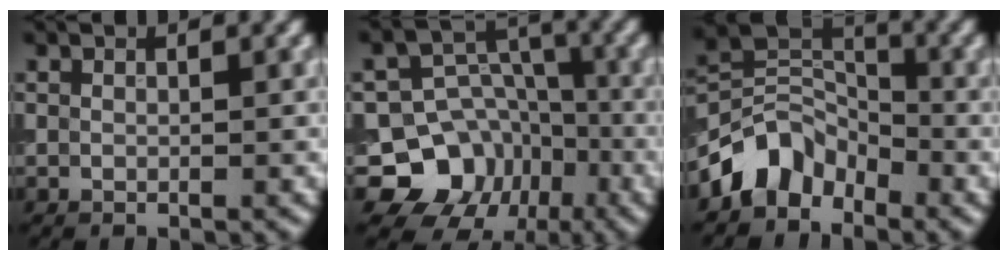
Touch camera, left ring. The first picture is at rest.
{"total": 10.5, "force": [-5.1, 8.7, 2.6], "torque": [-0.041, 0.006, -0.109]}
{"total": 4.6, "force": [-3.2, 3.0, 1.5], "torque": [-0.016, 0.011, -0.067]}